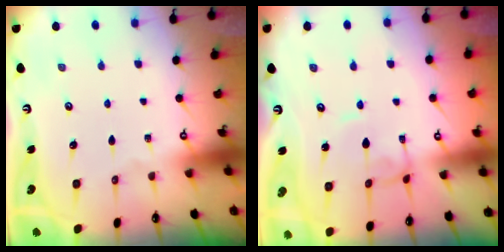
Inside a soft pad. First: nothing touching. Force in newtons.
{"total": 2.0, "press": 2.0, "slide": 0.1}